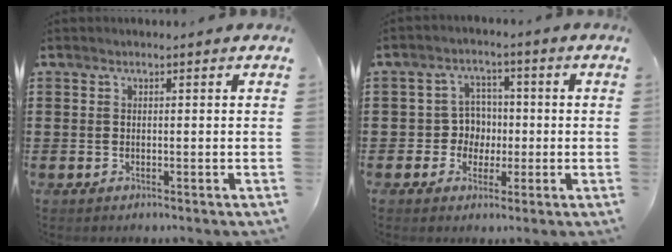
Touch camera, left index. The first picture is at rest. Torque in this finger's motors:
{"motor_torque": [0.01, 0.38, 0.07, 0.00]}